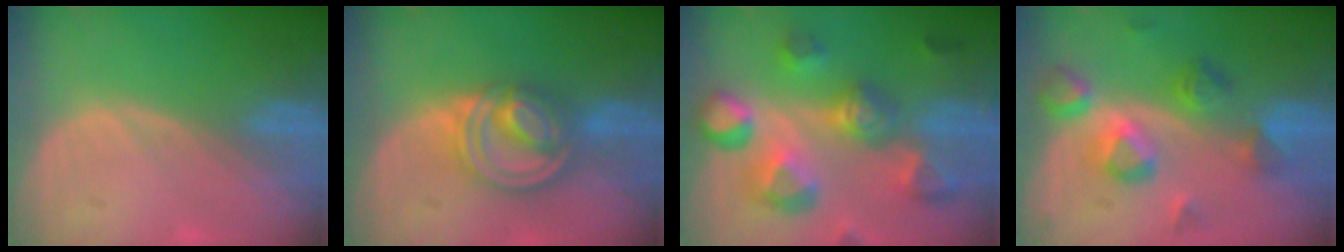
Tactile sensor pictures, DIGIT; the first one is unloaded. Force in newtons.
{"total": 8.3, "press": 7.1, "slide": 4.4}
{"total": 11.3, "press": 10.1, "slide": 5.1}
{"total": 7.5, "press": 7.5, "slide": 0.9}